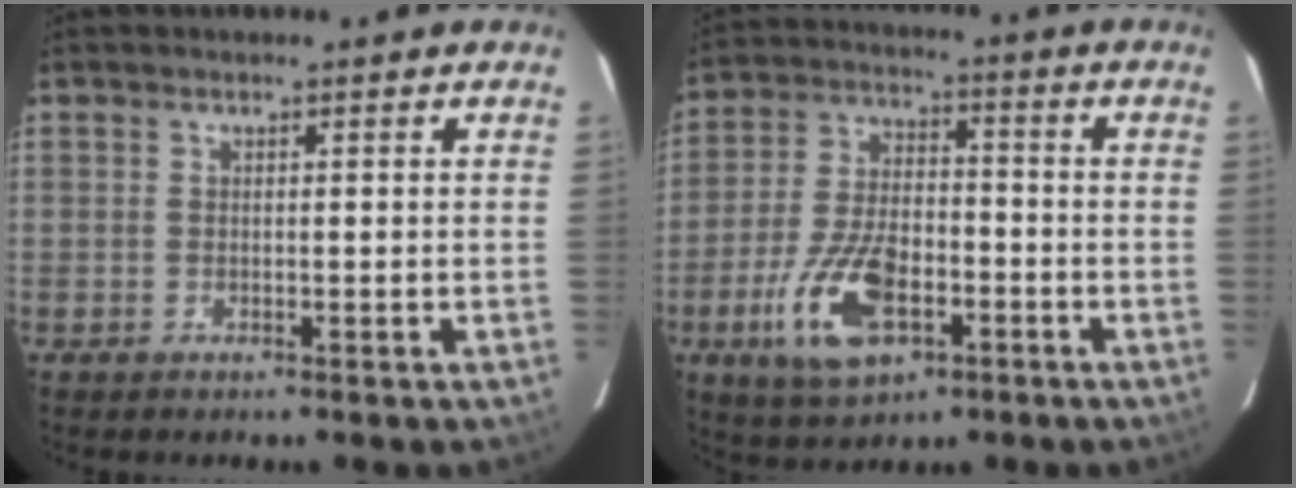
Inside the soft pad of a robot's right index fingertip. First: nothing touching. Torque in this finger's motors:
{"motor_torque": [1.21, -0.93, 0.71, 0.09]}